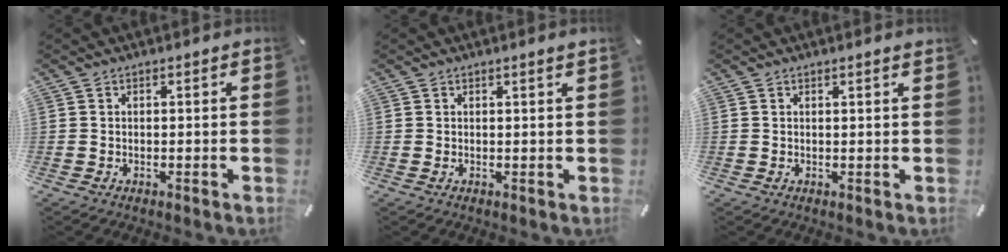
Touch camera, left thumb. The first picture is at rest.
{"total": 1.1, "force": [0.6, 0.0, 1.0], "torque": [-0.017, -0.003, 0.010]}
{"total": 0.9, "force": [0.7, 0.0, 0.7], "torque": [-0.012, -0.002, 0.012]}